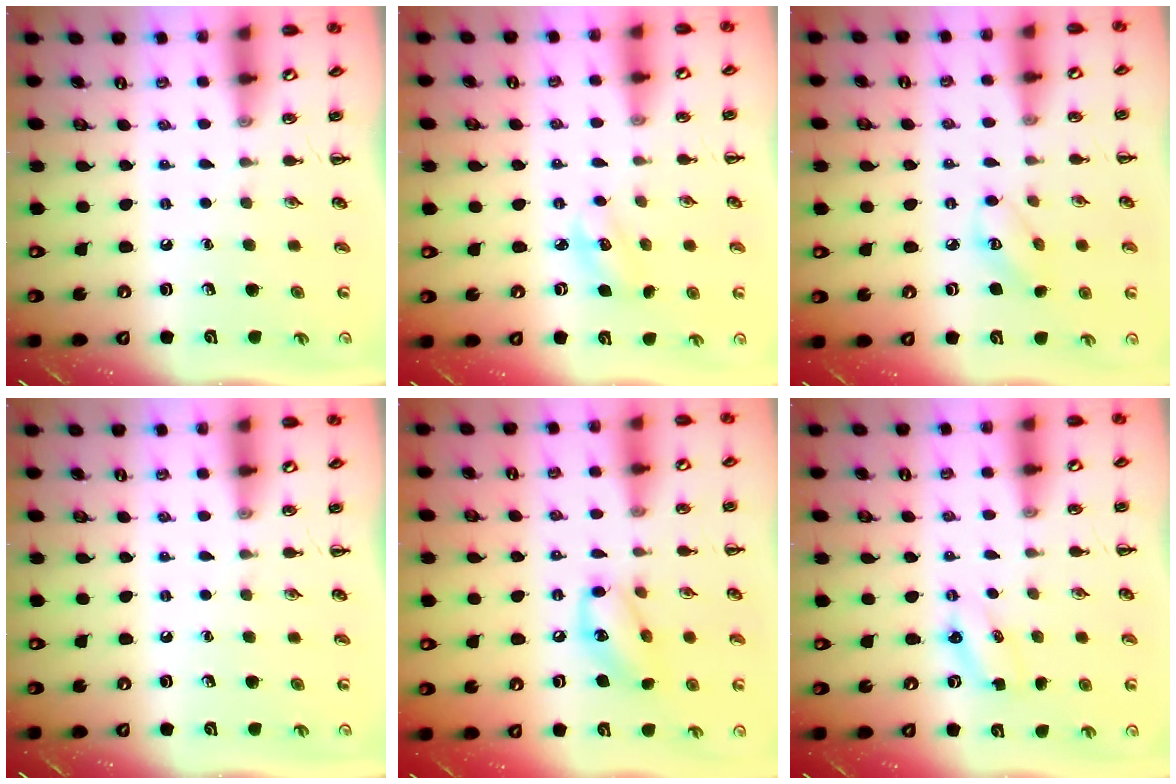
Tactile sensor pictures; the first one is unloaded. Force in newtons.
{"total": 3.6, "press": 3.5, "slide": 0.9}
{"total": 4.4, "press": 4.3, "slide": 0.9}
{"total": 0.0}
{"total": 11.4, "press": 11.2, "slide": 1.9}
{"total": 2.7, "press": 2.6, "slide": 0.8}